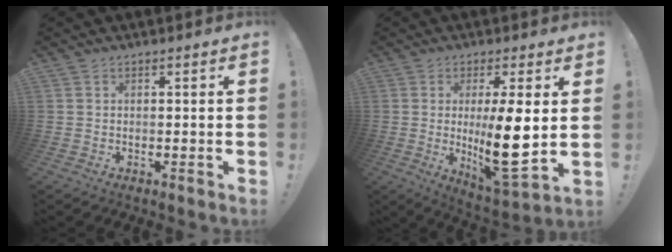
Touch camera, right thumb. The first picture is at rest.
{"total": 14.6, "force": [0.8, 4.2, 14.0], "torque": [-0.212, -0.027, 0.015]}